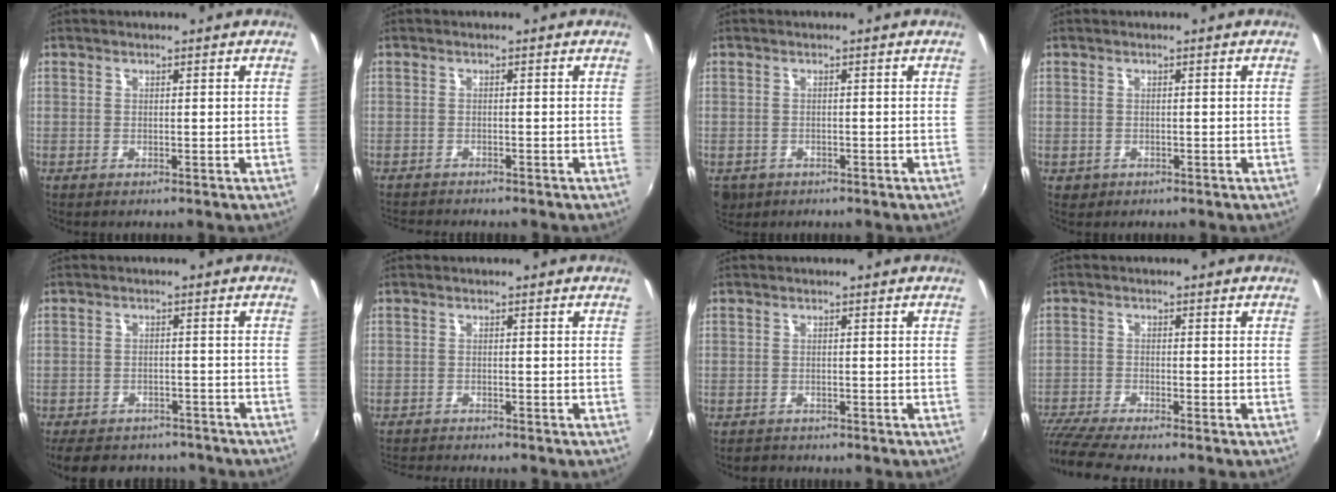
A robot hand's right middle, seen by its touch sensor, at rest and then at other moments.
{"total": 3.9, "force": [-3.7, 0.6, 1.0], "torque": [-0.033, -0.017, -0.064]}
{"total": 4.3, "force": [-1.9, 3.4, 1.9], "torque": [-0.044, -0.012, -0.024]}
{"total": 1.2, "force": [-0.4, 1.0, 0.4], "torque": [-0.008, -0.003, -0.004]}
{"total": 13.0, "force": [-10.7, 5.7, 4.7], "torque": [-0.112, -0.006, -0.148]}
{"total": 4.5, "force": [-4.4, 0.1, 1.2], "torque": [-0.037, -0.018, -0.079]}
{"total": 1.9, "force": [-1.6, 1.0, 0.0], "torque": [-0.007, -0.001, -0.029]}
{"total": 8.1, "force": [-7.3, -0.2, 3.5], "torque": [-0.094, -0.031, -0.134]}